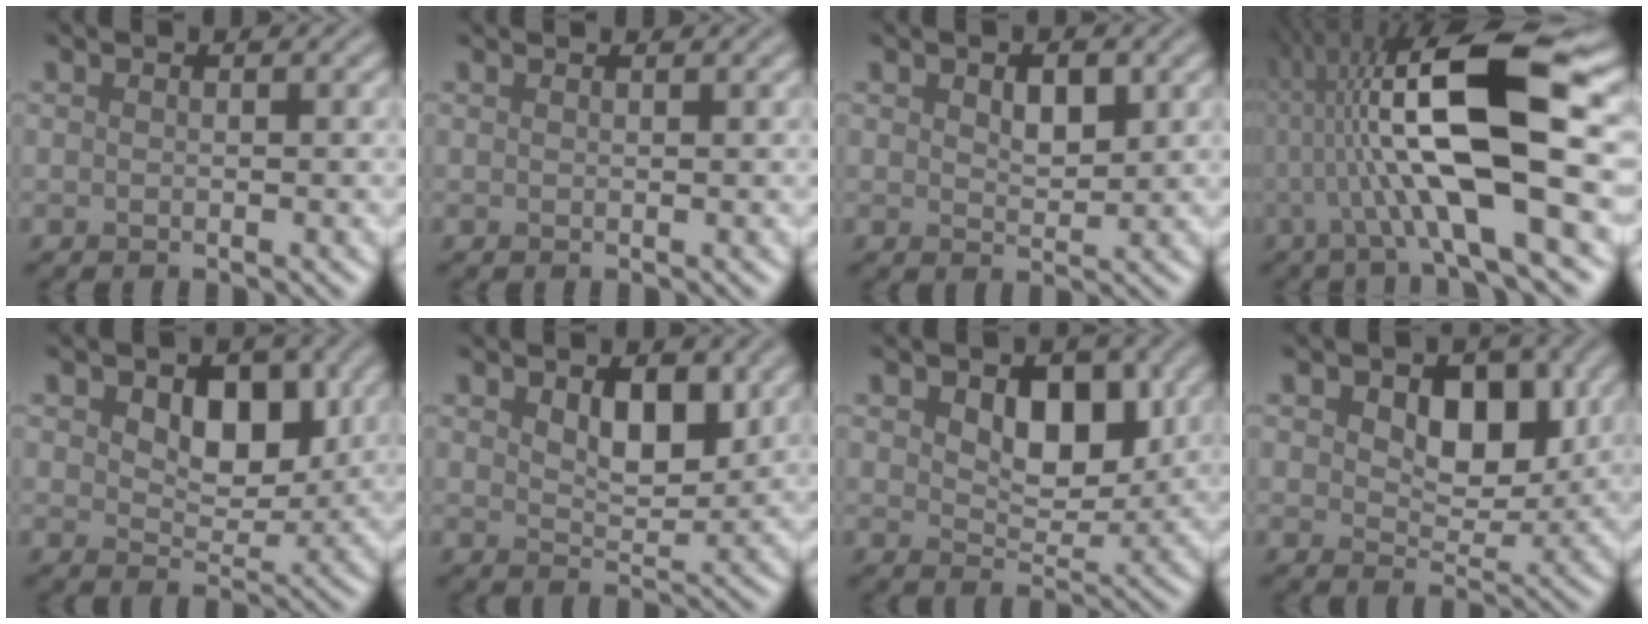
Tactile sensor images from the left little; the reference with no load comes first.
{"total": 0.6, "force": [0.6, -0.1, 0.0], "torque": [-0.003, 0.003, 0.011]}
{"total": 2.6, "force": [0.6, 1.5, 2.0], "torque": [-0.039, -0.002, 0.011]}
{"total": 13.0, "force": [1.1, 2.4, 12.8], "torque": [-0.208, 0.016, 0.016]}
{"total": 5.2, "force": [1.5, 3.3, 3.7], "torque": [-0.063, -0.012, 0.014]}
{"total": 4.0, "force": [1.4, 2.2, 3.0], "torque": [-0.060, -0.010, 0.022]}
{"total": 5.2, "force": [1.5, 3.3, 3.8], "torque": [-0.064, -0.012, 0.016]}
{"total": 5.5, "force": [1.5, 3.5, 4.0], "torque": [-0.065, -0.011, 0.014]}